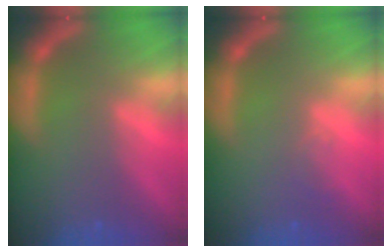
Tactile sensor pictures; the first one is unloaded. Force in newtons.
{"total": 1.0}